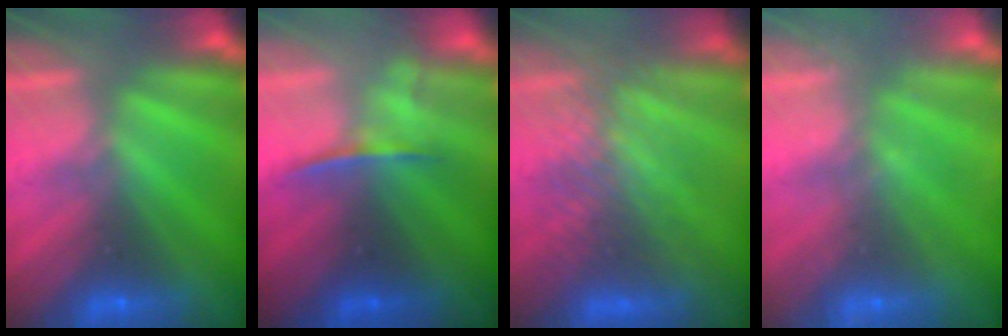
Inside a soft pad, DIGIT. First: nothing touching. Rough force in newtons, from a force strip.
{"total": 1.7}
{"total": 3.5}
{"total": 2.4}